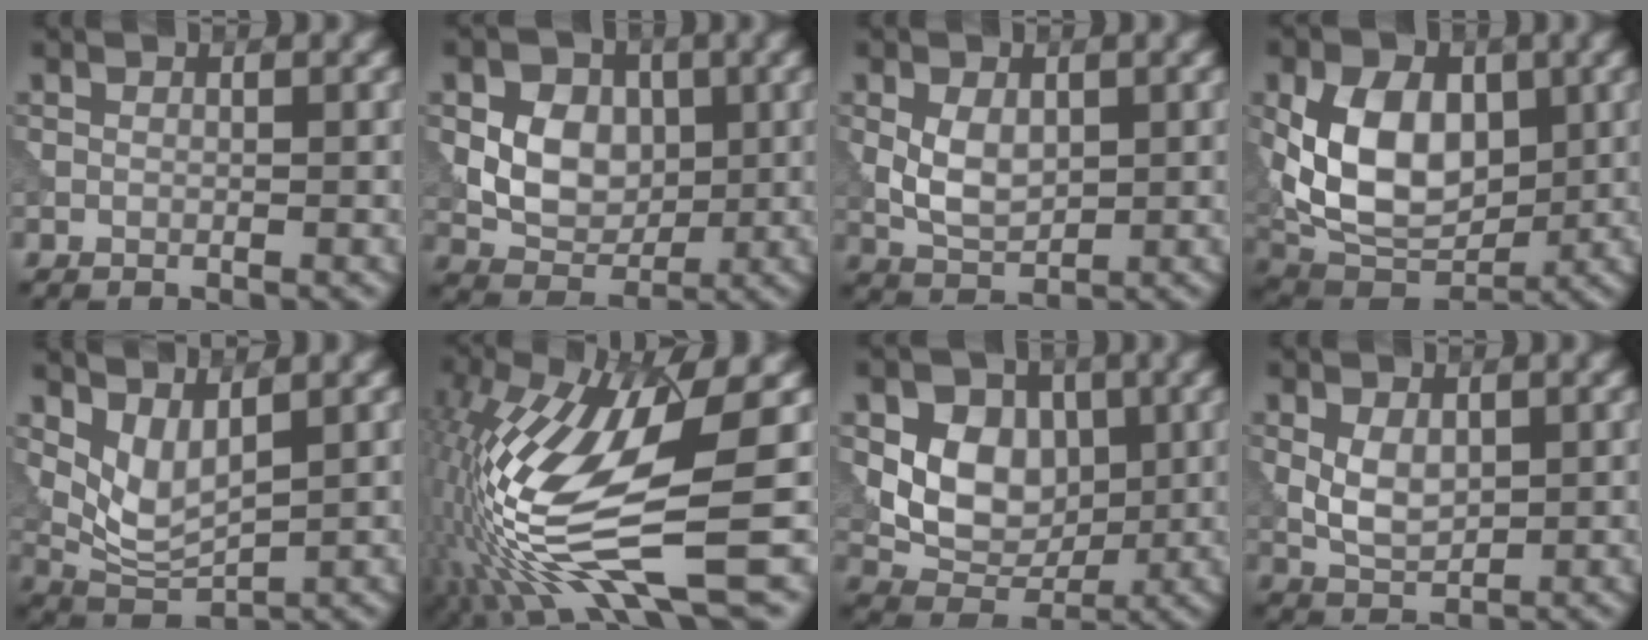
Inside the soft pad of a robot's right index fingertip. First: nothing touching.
{"total": 5.7, "force": [0.6, 4.3, 3.7], "torque": [-0.065, 0.001, 0.008]}
{"total": 2.9, "force": [0.3, 1.8, 2.2], "torque": [-0.050, 0.000, 0.008]}
{"total": 9.0, "force": [0.8, 5.8, 6.9], "torque": [-0.136, -0.001, 0.010]}
{"total": 3.4, "force": [1.6, 1.4, 2.6], "torque": [-0.057, -0.010, 0.040]}
{"total": 13.4, "force": [-2.6, 2.9, 12.9], "torque": [-0.262, -0.006, -0.037]}
{"total": 6.7, "force": [0.9, 5.1, 4.2], "torque": [-0.072, -0.003, 0.013]}
{"total": 2.5, "force": [0.3, 1.5, 2.0], "torque": [-0.045, 0.000, 0.009]}